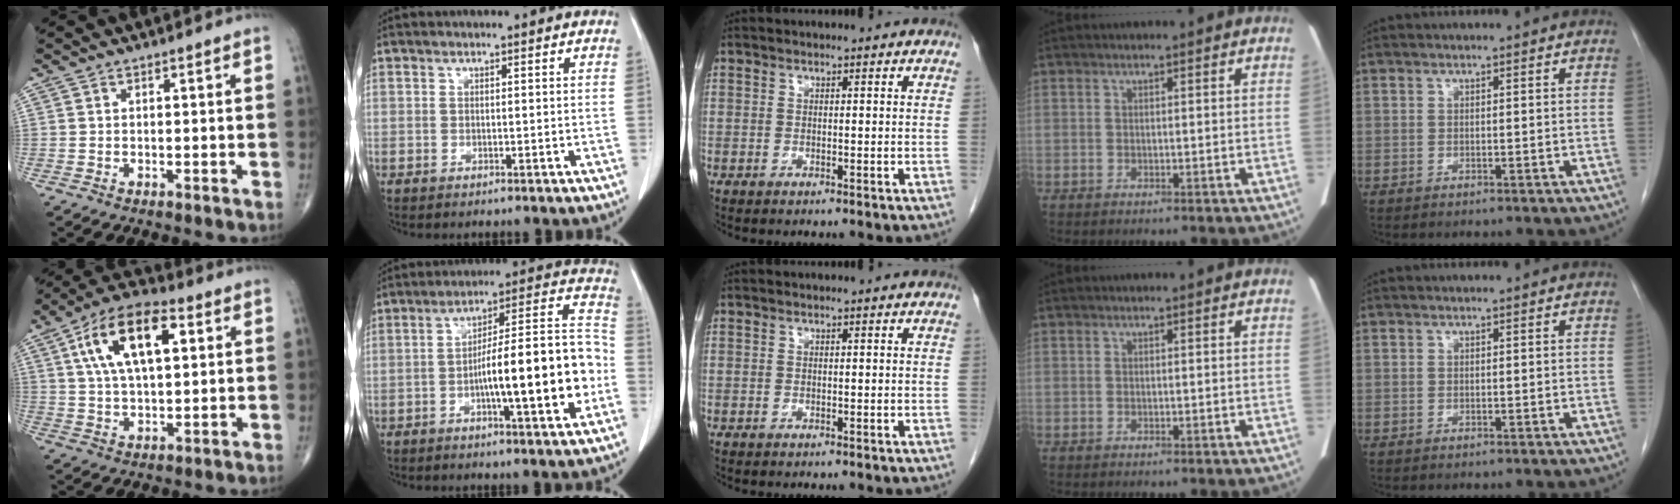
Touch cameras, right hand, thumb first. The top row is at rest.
{"thumb": {"total": 15.6, "force": [4.9, 7.2, 12.9], "torque": [-0.226, 0.011, 0.083]}, "index": {"total": 17.3, "force": [-4.3, 1.9, 16.7], "torque": [-0.250, 0.020, -0.064]}}